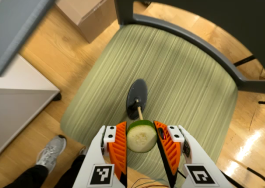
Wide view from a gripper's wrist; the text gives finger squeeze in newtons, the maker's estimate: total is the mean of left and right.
{"total": 10.7, "left": 11.6, "right": 9.7}